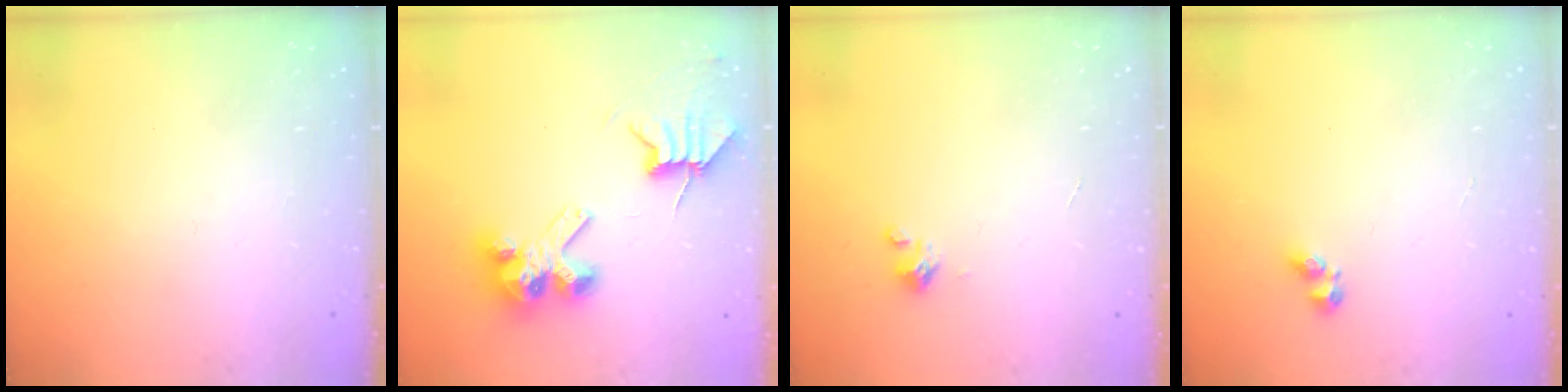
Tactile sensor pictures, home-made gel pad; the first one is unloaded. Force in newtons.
{"total": 9.5, "press": 9.5, "slide": 0.8}
{"total": 2.0, "press": 2.0, "slide": 0.2}
{"total": 3.5, "press": 3.3, "slide": 1.2}